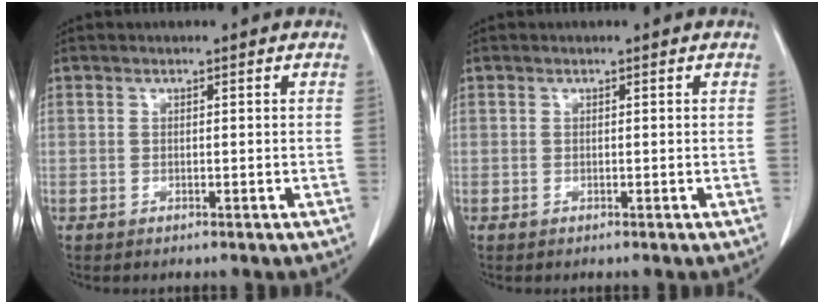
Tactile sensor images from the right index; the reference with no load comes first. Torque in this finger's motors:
{"motor_torque": [0.00, 0.00, 0.00, 0.00]}